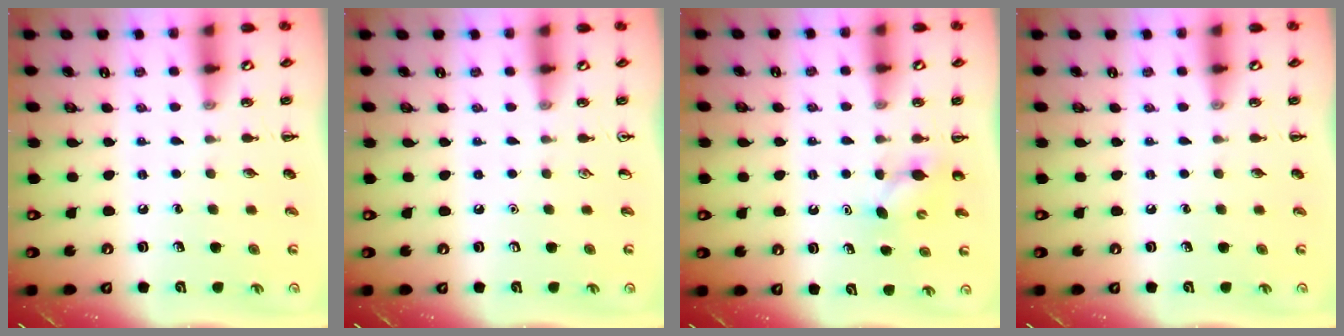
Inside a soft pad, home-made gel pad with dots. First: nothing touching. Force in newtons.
{"total": 0.0}
{"total": 4.3, "press": 4.1, "slide": 1.3}
{"total": 0.0}